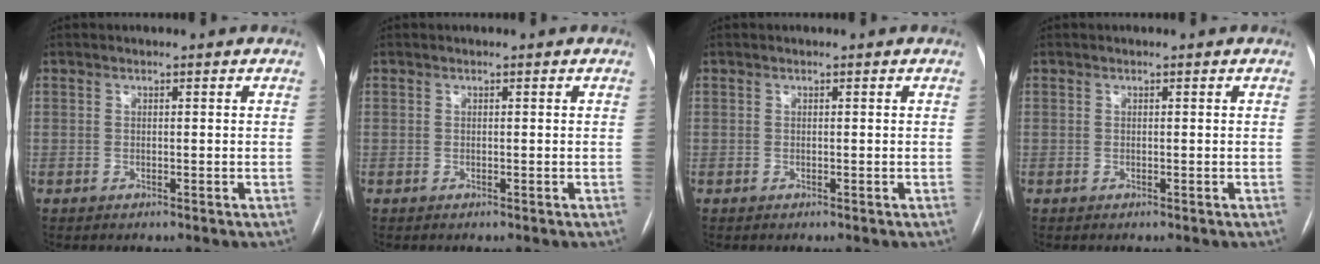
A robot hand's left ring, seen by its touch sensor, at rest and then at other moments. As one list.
[{"total": 0.0}, {"total": 0.0}, {"total": 0.0}]